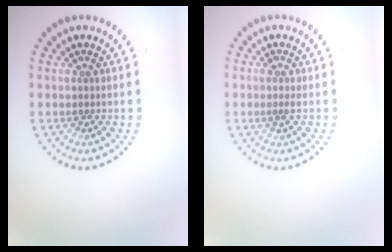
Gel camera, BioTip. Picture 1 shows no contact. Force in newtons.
{"total": 0.9, "press": 0.8, "slide": 0.3}